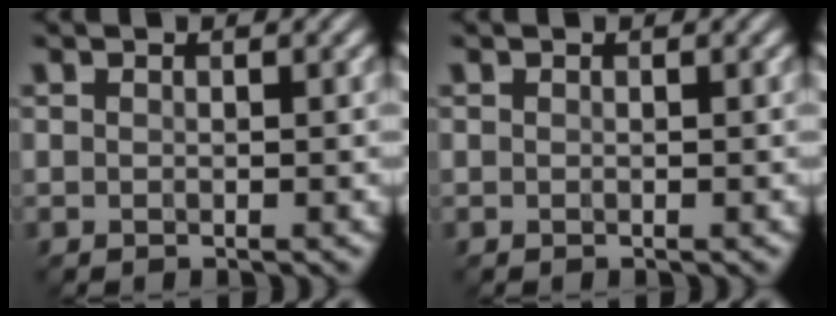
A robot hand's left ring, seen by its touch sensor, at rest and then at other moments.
{"total": 0.0}